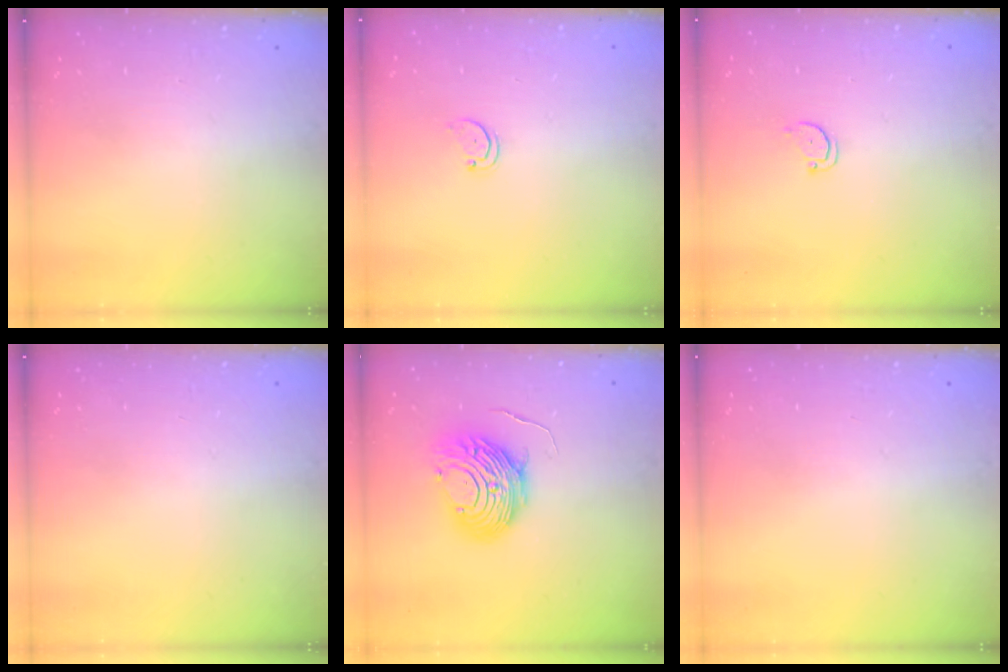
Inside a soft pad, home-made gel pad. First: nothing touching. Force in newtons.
{"total": 1.5, "press": 1.5, "slide": 0.3}
{"total": 2.0, "press": 2.0, "slide": 0.2}
{"total": 0.0}
{"total": 11.6, "press": 11.5, "slide": 1.2}
{"total": 0.0}